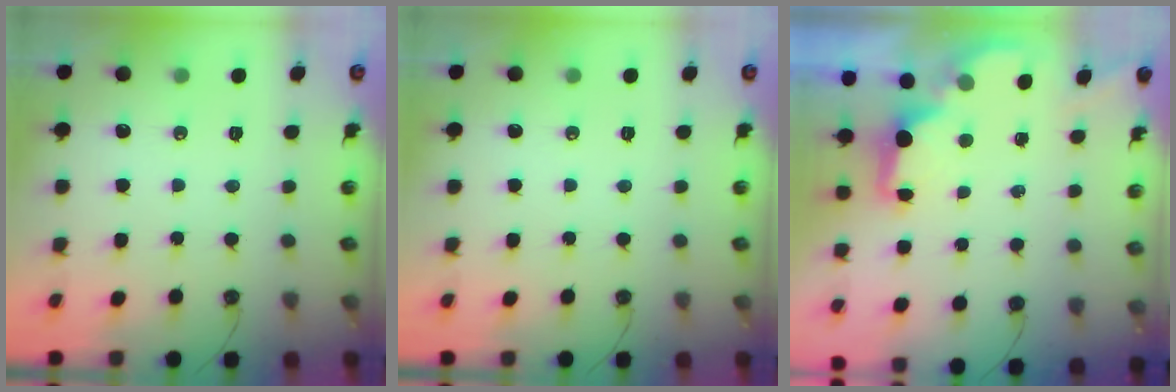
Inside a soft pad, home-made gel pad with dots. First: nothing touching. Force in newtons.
{"total": 0.0}
{"total": 1.8, "press": 1.6, "slide": 0.7}